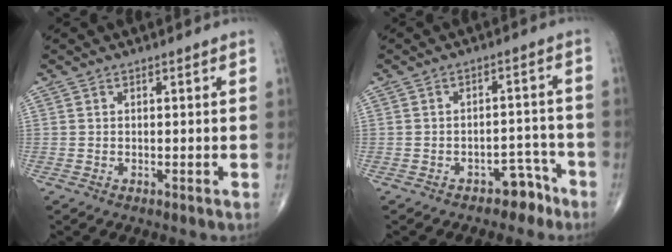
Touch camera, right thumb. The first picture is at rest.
{"total": 4.7, "force": [-3.4, 2.8, 1.5], "torque": [-0.002, 0.048, -0.045]}